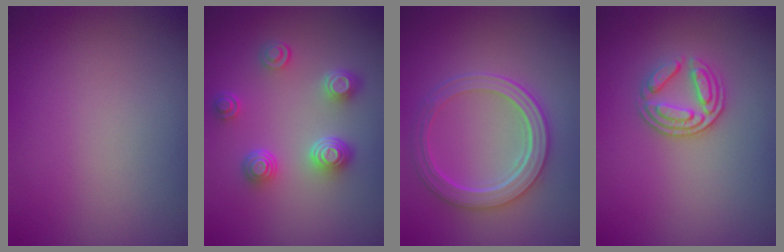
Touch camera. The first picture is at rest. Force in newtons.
{"total": 4.1, "press": 3.2, "slide": 2.6}
{"total": 5.3, "press": 4.1, "slide": 3.3}
{"total": 2.9, "press": 2.6, "slide": 1.1}